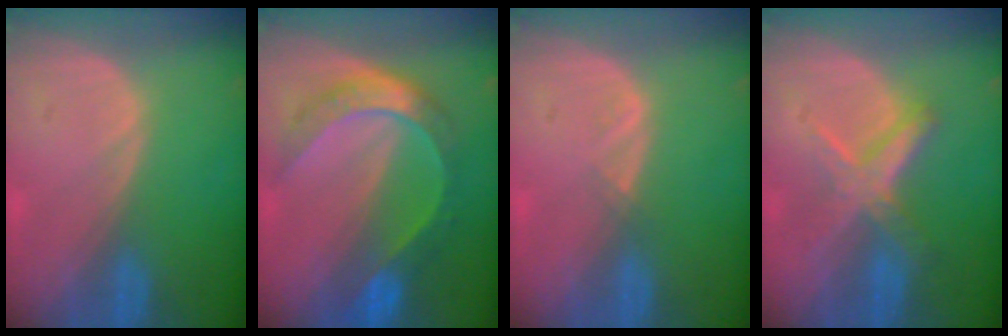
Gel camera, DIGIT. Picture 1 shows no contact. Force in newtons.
{"total": 8.2, "press": 8.2, "slide": 0.9}
{"total": 1.0, "press": 0.9, "slide": 0.5}
{"total": 6.5, "press": 5.8, "slide": 3.0}